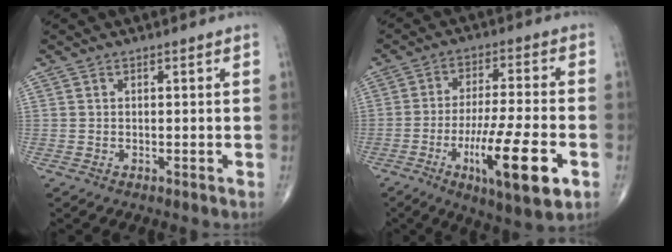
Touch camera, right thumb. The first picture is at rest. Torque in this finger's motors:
{"motor_torque": [1.86, 2.53, 0.22, -0.29, 0.47]}